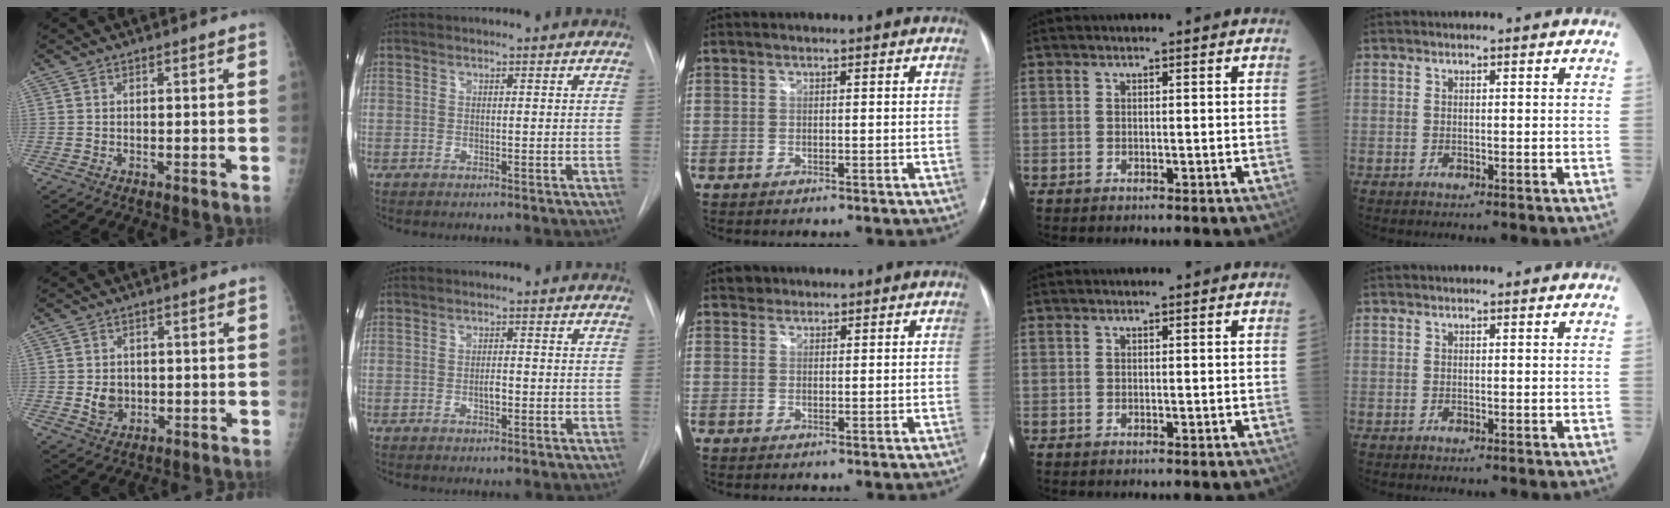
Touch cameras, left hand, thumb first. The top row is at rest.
{"thumb": {"total": 3.9, "force": [-0.1, 3.3, 2.1], "torque": [-0.022, -0.001, 0.007]}, "index": {"total": 1.5, "force": [-0.4, 0.6, 1.3], "torque": [-0.022, 0.002, -0.008]}, "middle": {"total": 1.4, "force": [1.0, 0.9, -0.1], "torque": [0.009, 0.005, 0.011]}}